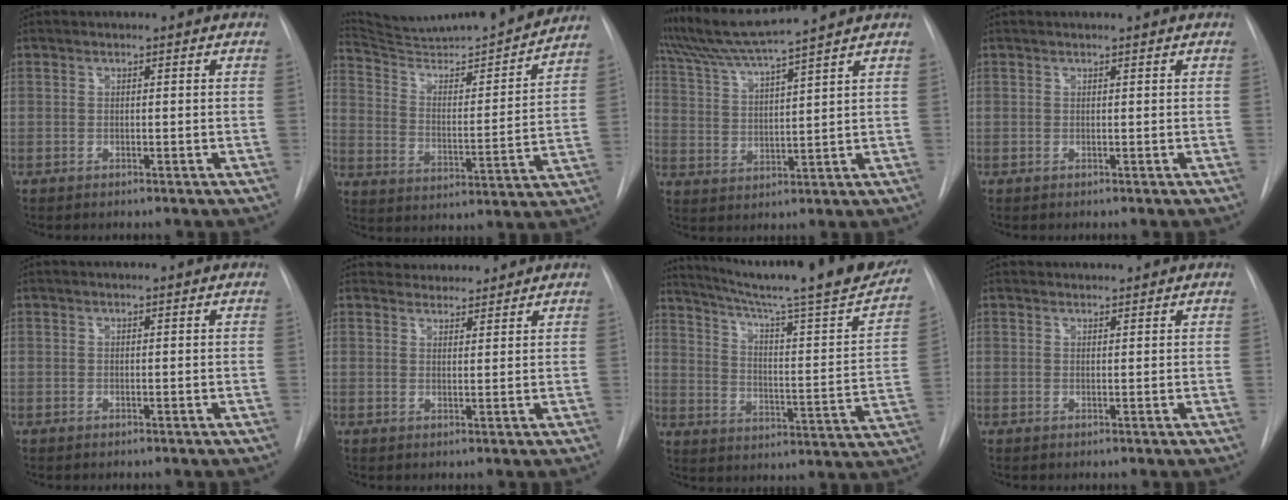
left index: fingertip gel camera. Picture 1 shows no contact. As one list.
[{"total": 22.4, "force": [21.1, 0.4, 7.6], "torque": [-0.121, -0.049, 0.307]}, {"total": 9.2, "force": [8.2, -2.0, 3.6], "torque": [-0.072, 0.005, 0.155]}, {"total": 0.9, "force": [0.8, -0.2, 0.4], "torque": [-0.008, 0.007, 0.015]}, {"total": 0.6, "force": [0.5, -0.1, 0.3], "torque": [-0.004, 0.004, 0.011]}, {"total": 4.4, "force": [4.2, 1.0, 0.0], "torque": [-0.001, 0.015, 0.063]}, {"total": 28.3, "force": [24.3, 1.6, 14.5], "torque": [-0.224, -0.072, 0.315]}, {"total": 1.7, "force": [1.7, 0.2, 0.0], "torque": [-0.005, 0.013, 0.030]}]